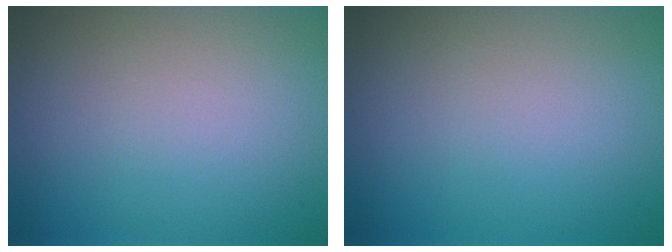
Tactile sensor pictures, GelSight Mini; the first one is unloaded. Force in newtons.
{"total": 0.0}